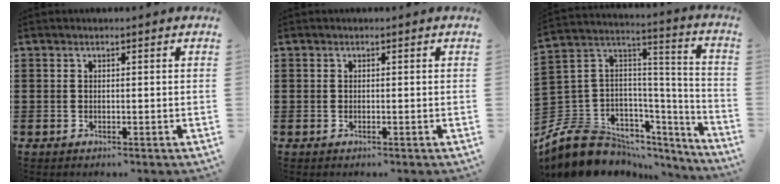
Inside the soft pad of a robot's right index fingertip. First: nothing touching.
{"total": 0.0}
{"total": 10.7, "force": [-7.3, 7.1, 3.2], "torque": [-0.094, 0.006, -0.137]}